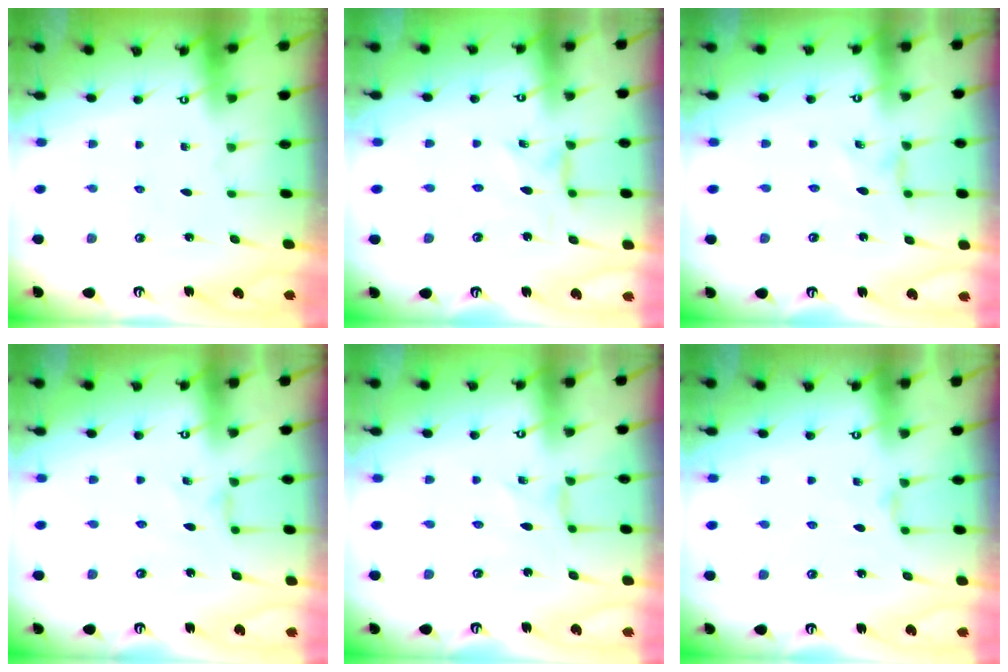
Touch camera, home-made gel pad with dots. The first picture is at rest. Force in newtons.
{"total": 2.1, "press": 2.1, "slide": 0.3}
{"total": 1.4, "press": 1.3, "slide": 0.3}
{"total": 2.3, "press": 2.3, "slide": 0.4}
{"total": 0.0}
{"total": 2.3, "press": 2.3, "slide": 0.4}